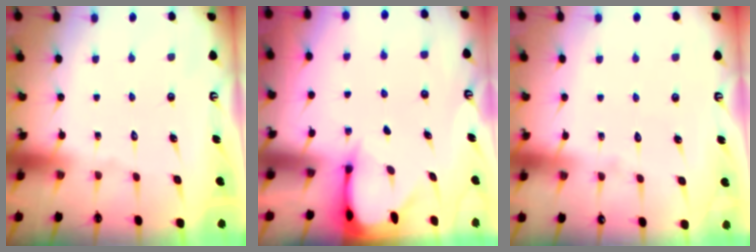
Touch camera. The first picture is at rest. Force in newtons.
{"total": 2.6, "press": 2.5, "slide": 0.3}
{"total": 1.8, "press": 1.8, "slide": 0.1}